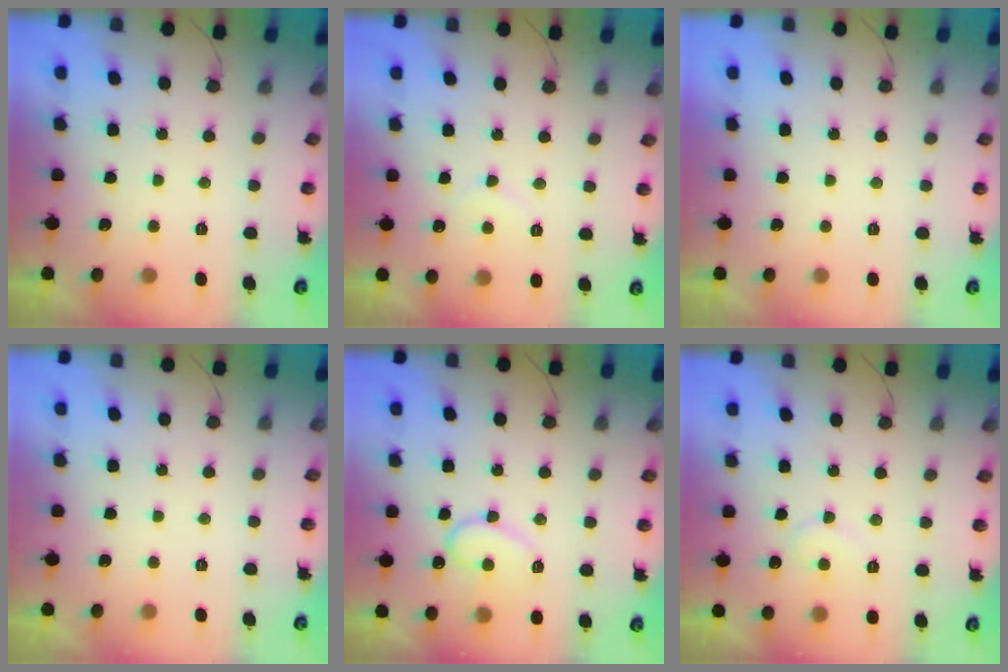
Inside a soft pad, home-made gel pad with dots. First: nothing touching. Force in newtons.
{"total": 5.2, "press": 5.2, "slide": 0.5}
{"total": 1.7, "press": 1.7, "slide": 0.1}
{"total": 0.0}
{"total": 12.6, "press": 12.6, "slide": 1.0}
{"total": 6.4, "press": 6.4, "slide": 0.5}